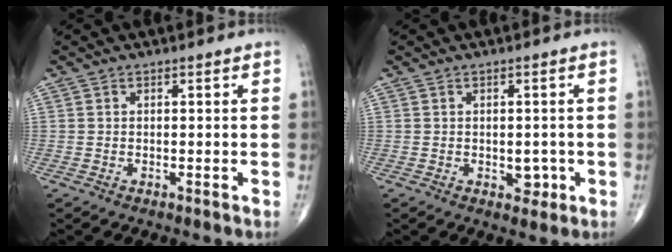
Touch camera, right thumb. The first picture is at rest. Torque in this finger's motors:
{"motor_torque": [2.32, 2.22, 0.99, -0.23, 0.07]}